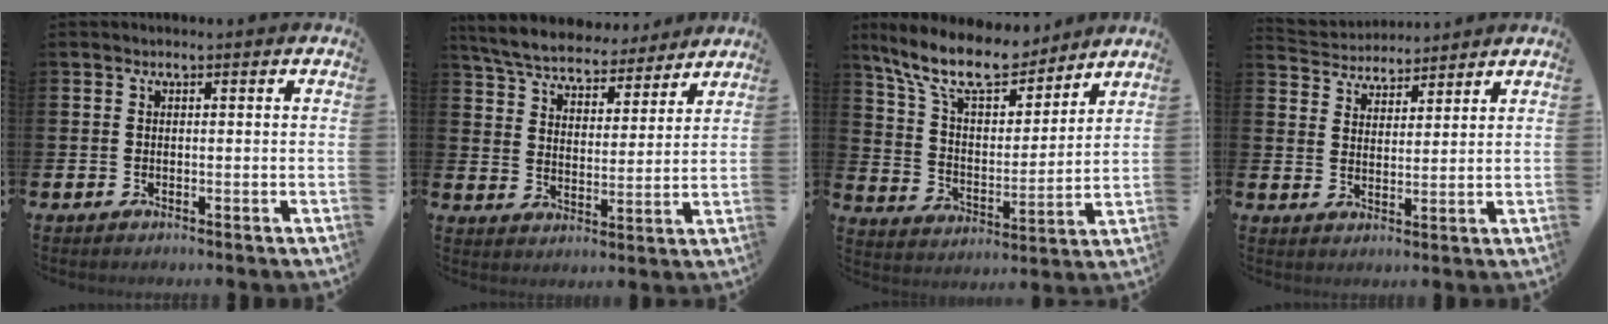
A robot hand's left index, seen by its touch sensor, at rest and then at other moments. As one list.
[{"total": 6.4, "force": [6.2, 1.5, 1.1], "torque": [-0.058, -0.040, 0.107]}, {"total": 11.9, "force": [10.2, 3.6, 5.0], "torque": [-0.130, -0.055, 0.181]}, {"total": 4.3, "force": [4.2, 0.9, -0.5], "torque": [-0.016, -0.022, 0.076]}]